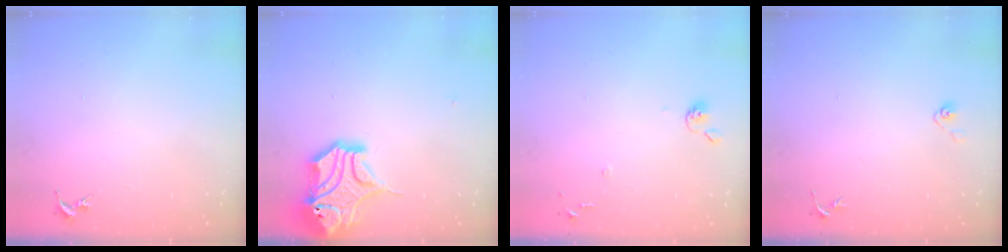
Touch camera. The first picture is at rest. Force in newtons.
{"total": 16.6, "press": 16.5, "slide": 2.1}
{"total": 6.6, "press": 6.6, "slide": 0.6}
{"total": 4.0, "press": 3.3, "slide": 2.2}